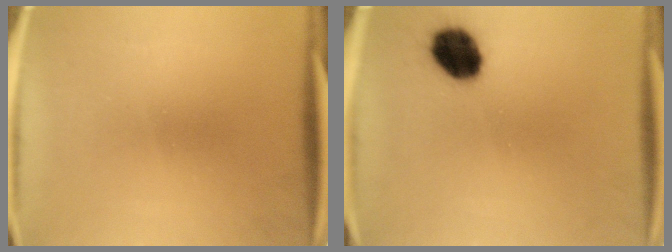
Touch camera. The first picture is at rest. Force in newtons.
{"total": 9.9}